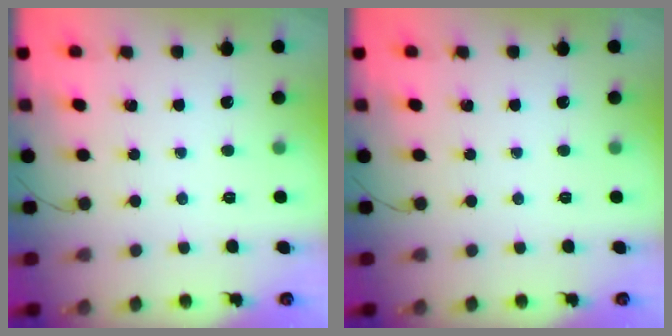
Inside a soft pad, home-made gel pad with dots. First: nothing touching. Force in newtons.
{"total": 0.0}